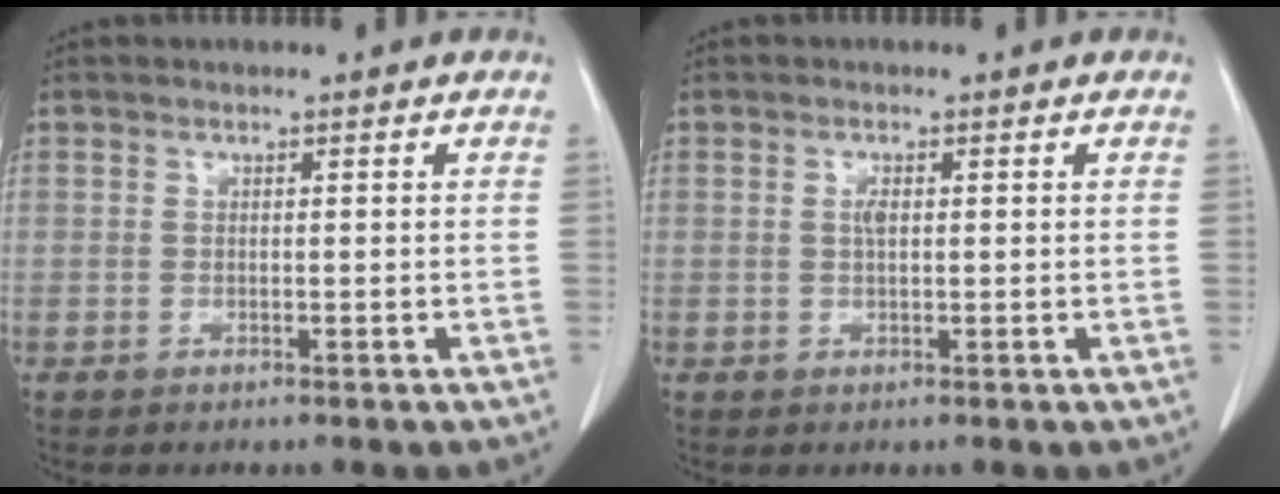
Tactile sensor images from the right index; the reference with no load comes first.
{"total": 1.3, "force": [0.2, 0.4, 1.3], "torque": [-0.027, 0.000, 0.004]}